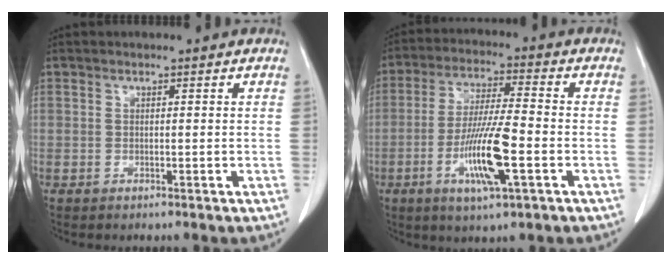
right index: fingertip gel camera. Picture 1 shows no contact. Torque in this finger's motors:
{"motor_torque": [0.30, -0.10, 0.31, 0.13]}